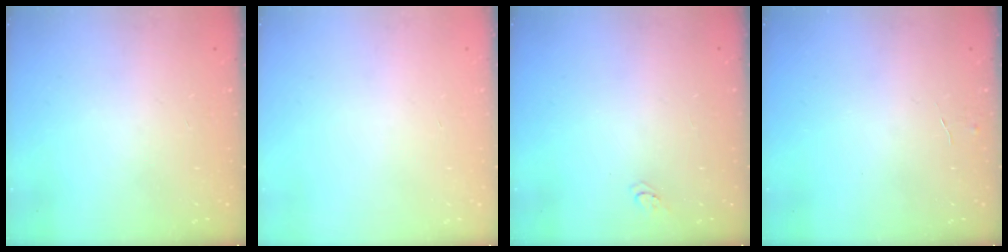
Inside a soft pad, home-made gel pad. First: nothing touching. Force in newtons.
{"total": 0.0}
{"total": 3.1, "press": 3.1, "slide": 0.4}
{"total": 3.9, "press": 3.9, "slide": 0.4}